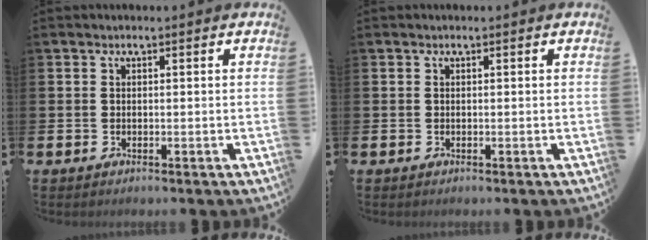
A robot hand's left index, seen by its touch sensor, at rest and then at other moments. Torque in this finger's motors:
{"motor_torque": [0.00, 0.00, 0.02, -0.01]}